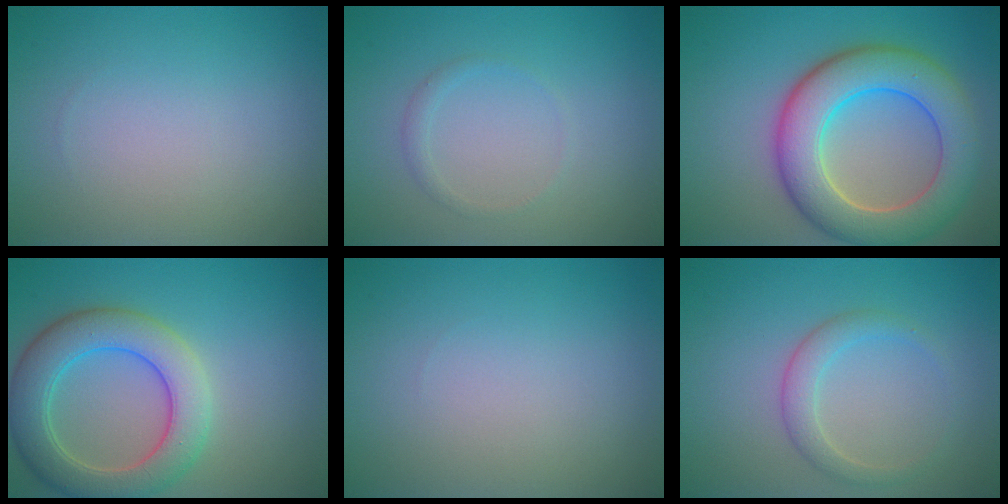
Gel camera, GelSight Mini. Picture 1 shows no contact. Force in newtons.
{"total": 0.9, "press": 0.8, "slide": 0.1}
{"total": 8.8, "press": 8.8, "slide": 0.7}
{"total": 6.7, "press": 6.6, "slide": 0.7}
{"total": 0.0}
{"total": 2.2, "press": 2.2, "slide": 0.1}